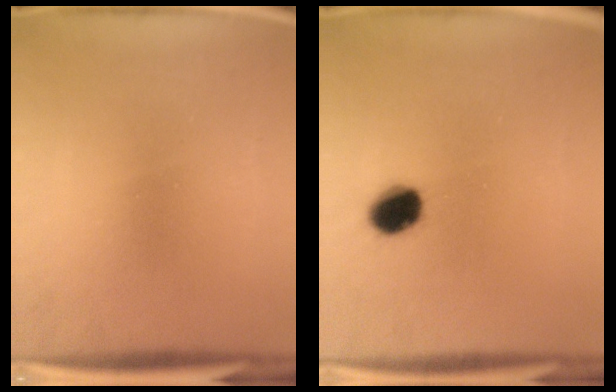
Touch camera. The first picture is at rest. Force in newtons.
{"total": 6.6}